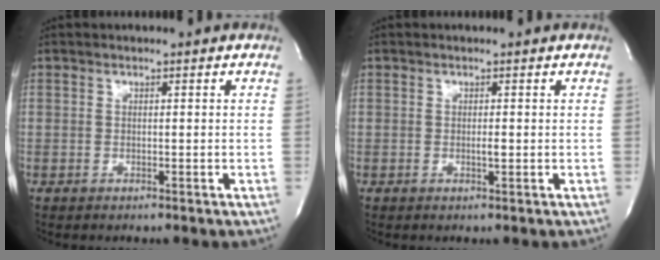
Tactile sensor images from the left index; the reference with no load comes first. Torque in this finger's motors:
{"motor_torque": [0.22, 0.05, 0.00, 0.01]}